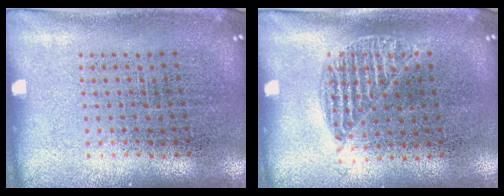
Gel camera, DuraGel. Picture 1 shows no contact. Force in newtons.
{"total": 1.0, "press": 0.8, "slide": 0.4}